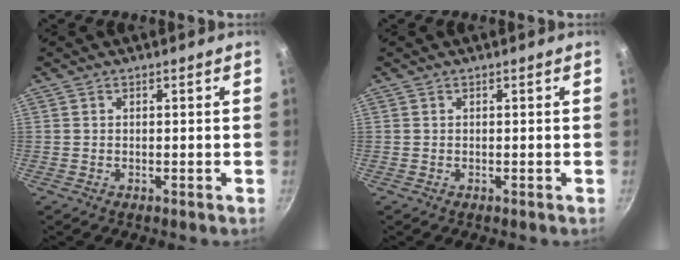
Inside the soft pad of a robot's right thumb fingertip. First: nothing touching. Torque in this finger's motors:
{"motor_torque": [0.00, 0.00, 0.06, -0.05, 0.00]}